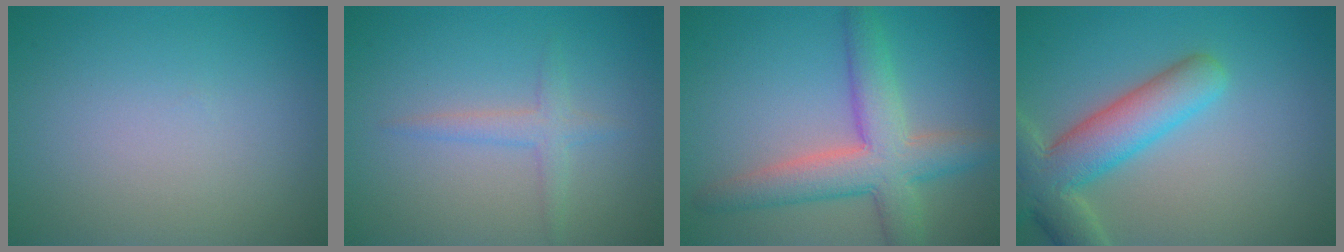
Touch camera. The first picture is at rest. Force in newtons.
{"total": 1.9, "press": 1.9, "slide": 0.1}
{"total": 6.5, "press": 6.5, "slide": 0.3}
{"total": 6.8, "press": 6.8, "slide": 0.6}